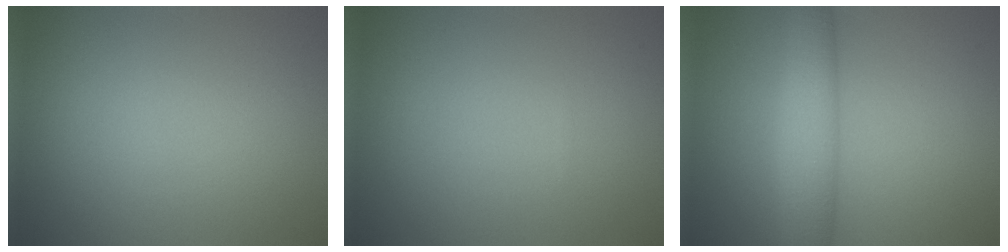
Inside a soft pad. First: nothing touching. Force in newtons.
{"total": 0.0}
{"total": 5.0, "press": 5.0, "slide": 0.4}